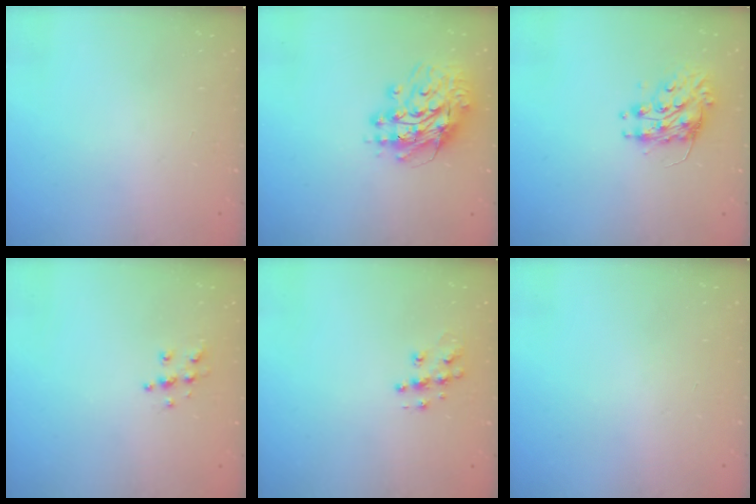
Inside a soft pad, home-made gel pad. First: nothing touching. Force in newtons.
{"total": 13.7, "press": 13.7, "slide": 1.5}
{"total": 8.9, "press": 8.9, "slide": 0.2}
{"total": 5.6, "press": 5.6, "slide": 0.3}
{"total": 8.9, "press": 8.9, "slide": 0.5}
{"total": 0.5, "press": 0.5, "slide": 0.2}